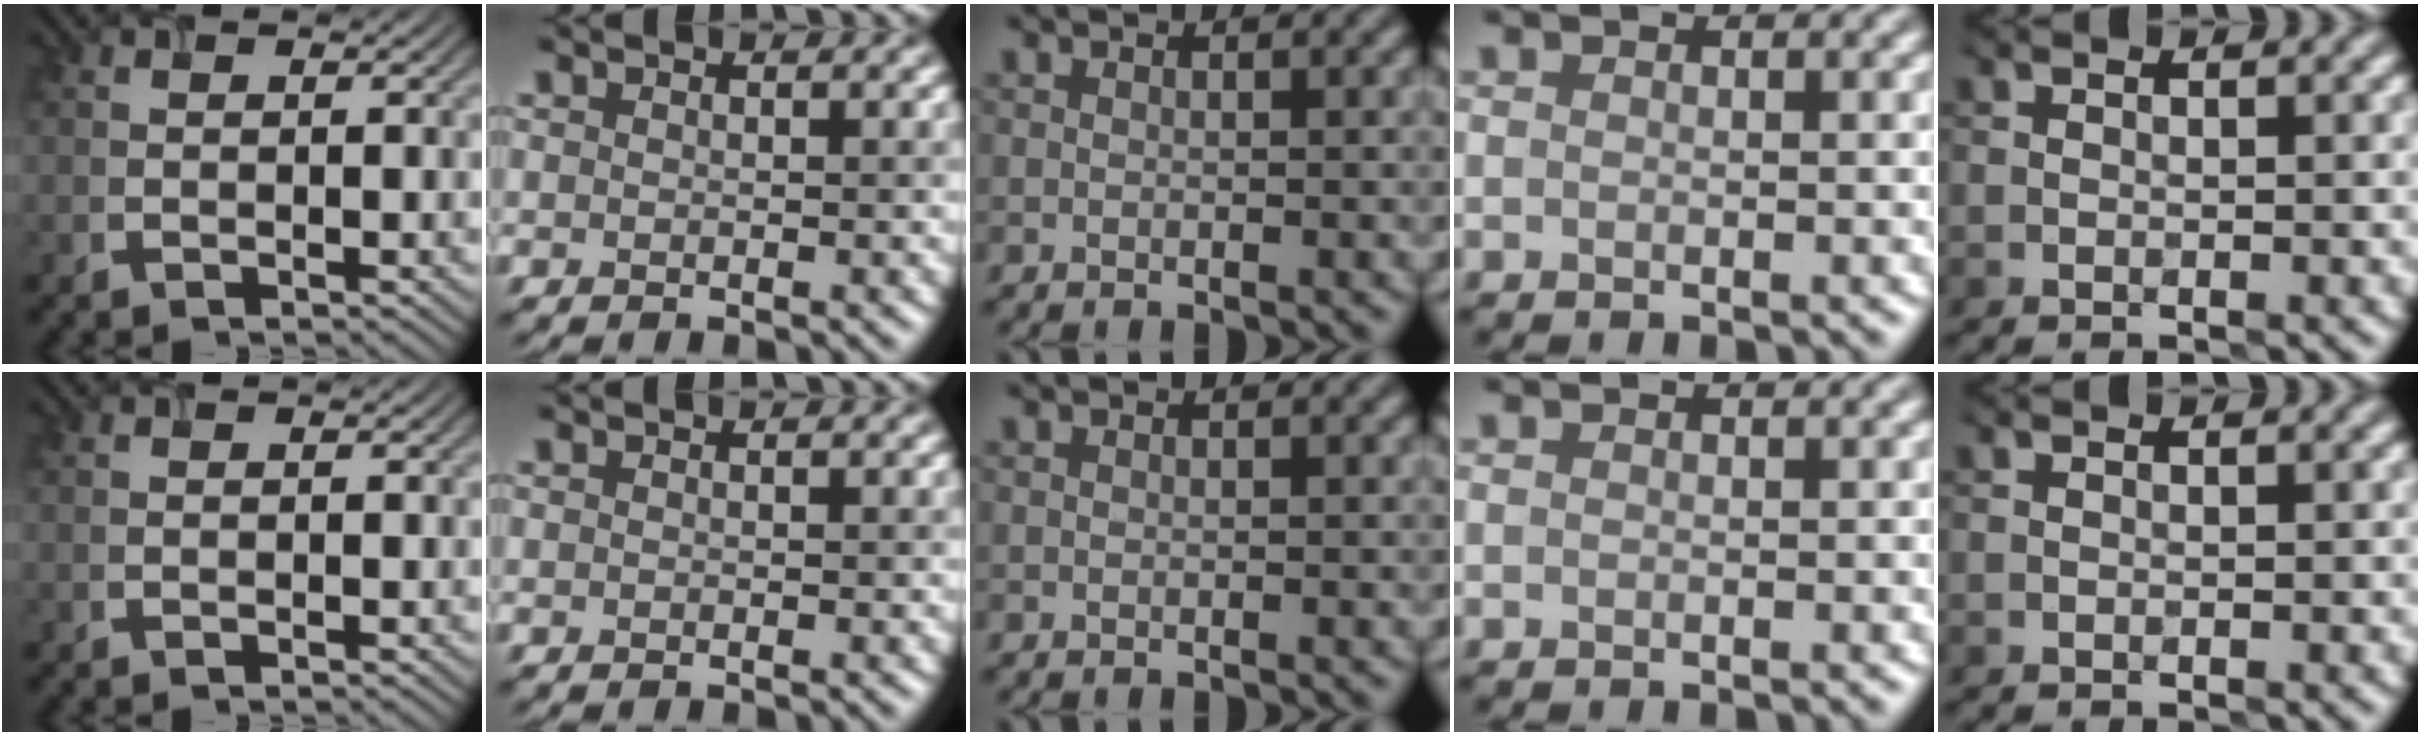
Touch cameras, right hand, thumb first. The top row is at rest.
{}